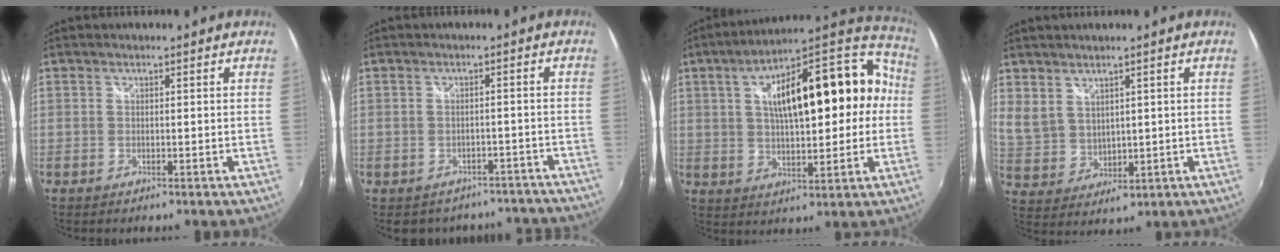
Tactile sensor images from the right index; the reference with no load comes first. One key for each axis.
{"total": 11.1, "fx": -9.4, "fy": 5.4, "fz": 2.2, "tx": -0.045, "ty": 0.014, "tz": -0.095}
{"total": 23.0, "fx": 2.5, "fy": 10.0, "fz": 20.5, "tx": -0.338, "ty": 0.056, "tz": 0.045}
{"total": 8.8, "fx": 3.4, "fy": 6.7, "fz": 4.5, "tx": -0.081, "ty": -0.003, "tz": 0.086}